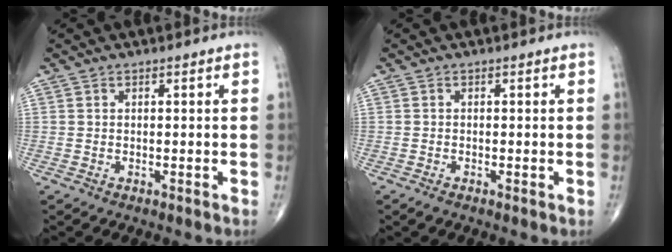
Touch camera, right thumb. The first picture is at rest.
{"total": 1.2, "force": [-0.7, 0.5, 0.9], "torque": [-0.018, -0.003, -0.017]}